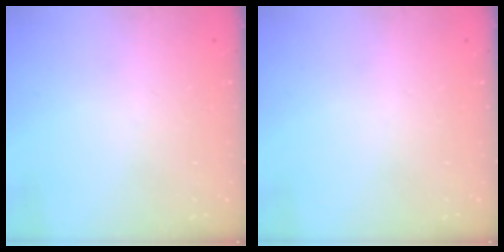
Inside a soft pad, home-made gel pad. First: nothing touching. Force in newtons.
{"total": 0.0}